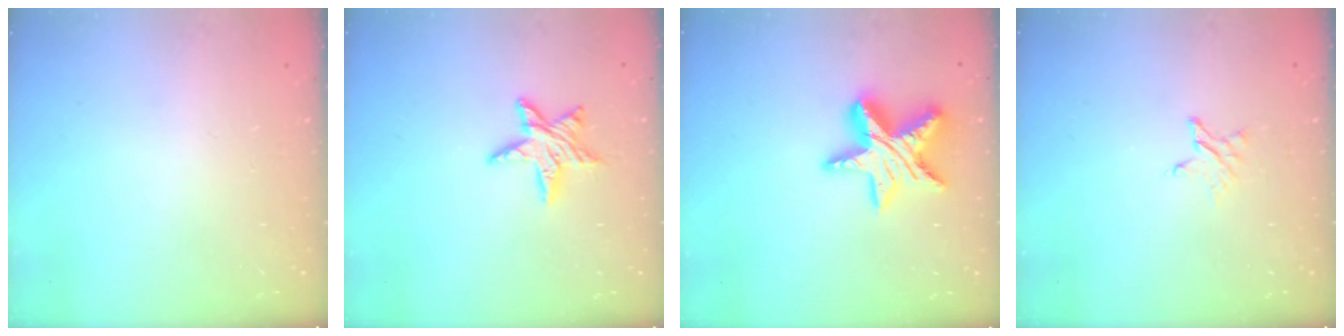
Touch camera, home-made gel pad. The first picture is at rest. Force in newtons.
{"total": 9.1, "press": 9.1, "slide": 0.5}
{"total": 15.0, "press": 14.9, "slide": 1.2}
{"total": 2.4, "press": 2.4, "slide": 0.2}